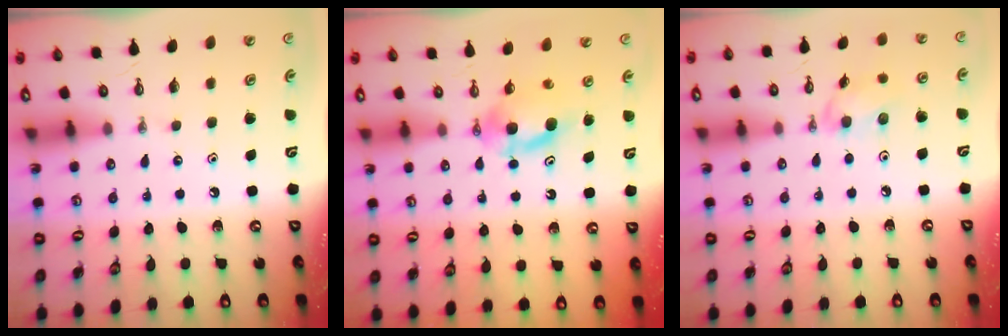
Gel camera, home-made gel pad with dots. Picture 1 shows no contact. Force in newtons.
{"total": 6.0, "press": 6.0, "slide": 0.2}
{"total": 6.7, "press": 6.6, "slide": 1.4}